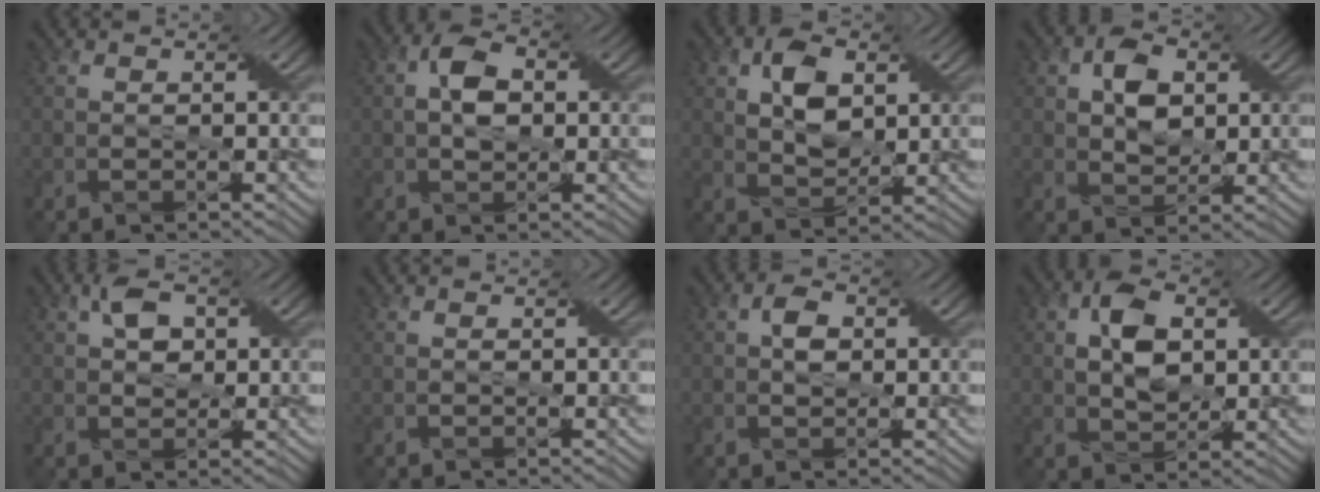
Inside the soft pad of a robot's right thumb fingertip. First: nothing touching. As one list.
[{"total": 4.6, "force": [0.3, 2.9, 3.6], "torque": [-0.069, 0.006, 0.000]}, {"total": 6.7, "force": [2.3, 4.0, 4.8], "torque": [-0.094, 0.003, 0.038]}, {"total": 5.5, "force": [1.6, 3.7, 3.7], "torque": [-0.071, 0.005, 0.022]}, {"total": 3.6, "force": [1.1, 2.4, 2.5], "torque": [-0.049, 0.007, 0.016]}, {"total": 0.0}, {"total": 2.6, "force": [0.3, 1.7, 1.9], "torque": [-0.034, 0.005, 0.001]}, {"total": 6.5, "force": [1.4, 3.9, 5.0], "torque": [-0.098, 0.008, 0.019]}]